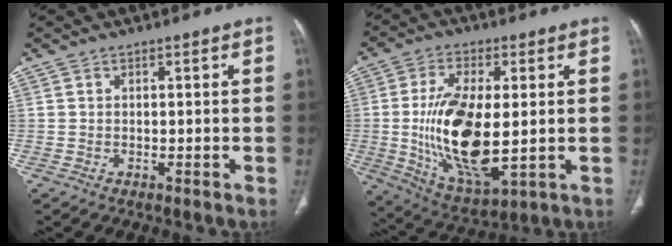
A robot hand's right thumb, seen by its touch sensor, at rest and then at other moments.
{"total": 18.6, "force": [-0.5, 8.2, 16.7], "torque": [-0.312, -0.020, 0.005]}